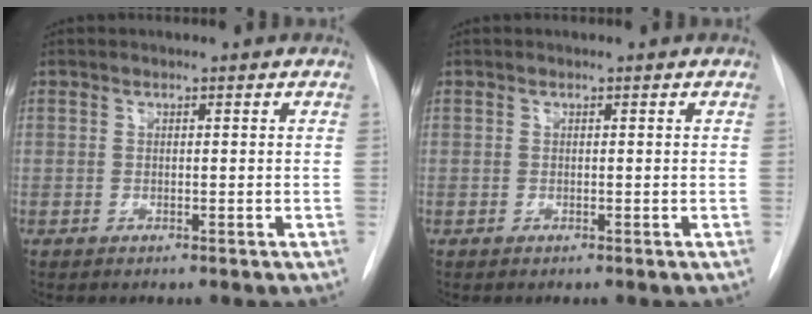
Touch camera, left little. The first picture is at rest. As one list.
[{"total": 0.0}]